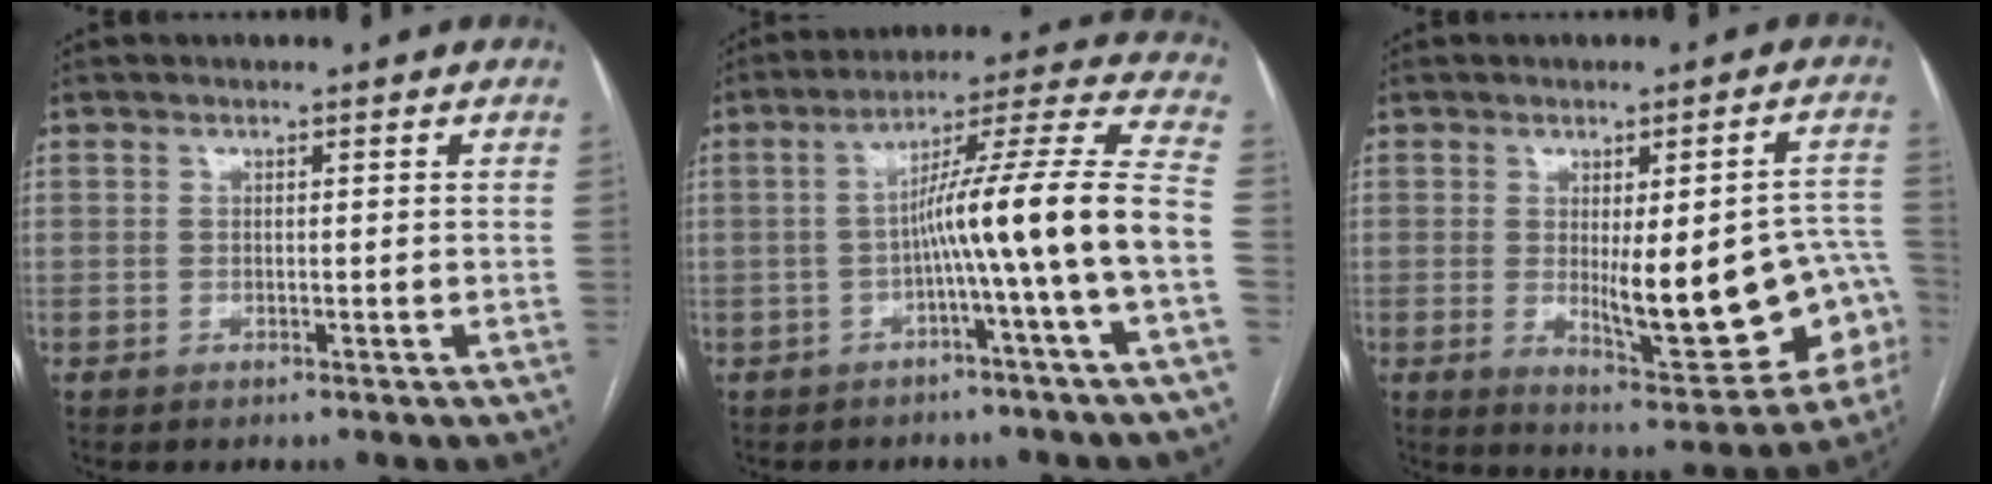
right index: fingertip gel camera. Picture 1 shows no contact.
{"total": 14.1, "force": [-3.4, -2.2, 13.5], "torque": [-0.193, 0.027, -0.059]}
{"total": 17.1, "force": [-2.8, 4.7, 16.2], "torque": [-0.157, 0.011, -0.015]}